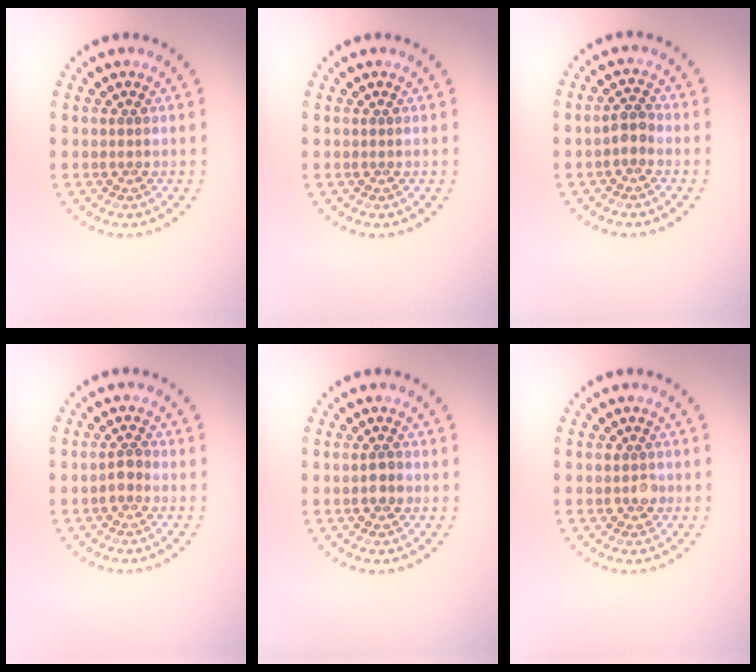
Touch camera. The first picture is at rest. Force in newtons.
{"total": 0.0}
{"total": 1.4, "press": 1.4, "slide": 0.5}
{"total": 1.3, "press": 1.2, "slide": 0.6}
{"total": 1.4, "press": 1.4, "slide": 0.2}
{"total": 1.4, "press": 1.3, "slide": 0.5}